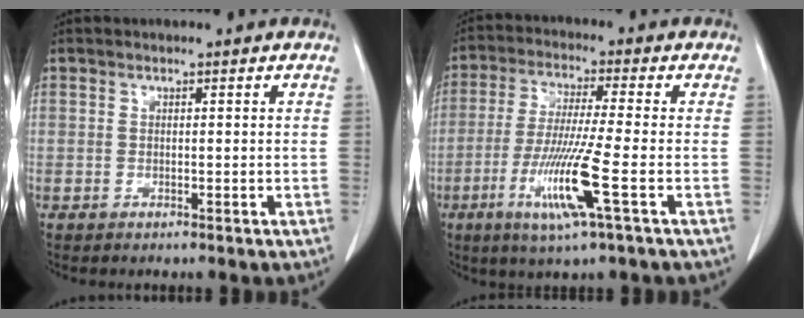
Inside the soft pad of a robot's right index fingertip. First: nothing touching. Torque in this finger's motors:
{"motor_torque": [1.75, -0.38, 0.91, 0.21]}